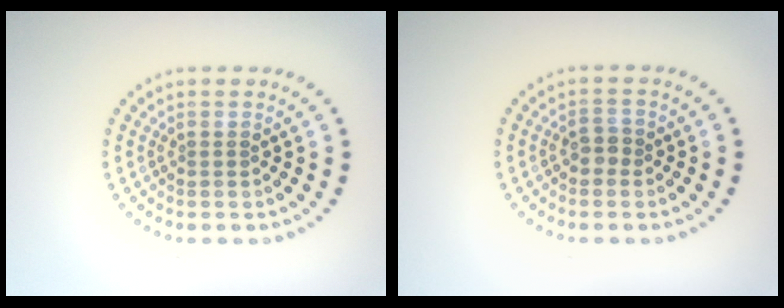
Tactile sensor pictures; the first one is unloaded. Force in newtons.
{"total": 1.4, "press": 1.4, "slide": 0.4}